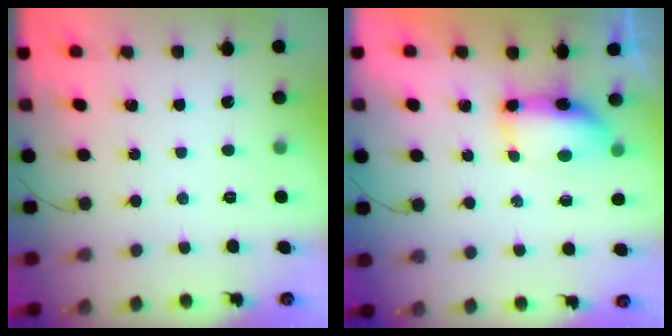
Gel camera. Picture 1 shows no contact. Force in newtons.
{"total": 7.3, "press": 7.2, "slide": 0.7}